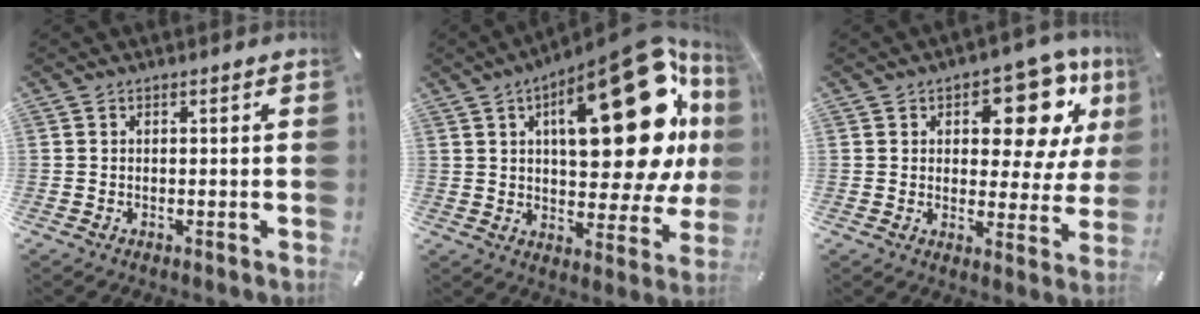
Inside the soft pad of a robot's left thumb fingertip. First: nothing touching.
{"total": 32.2, "force": [10.3, 13.8, 27.2], "torque": [-0.375, -0.068, 0.171]}
{"total": 16.1, "force": [8.5, 8.6, 10.6], "torque": [-0.132, -0.053, 0.140]}